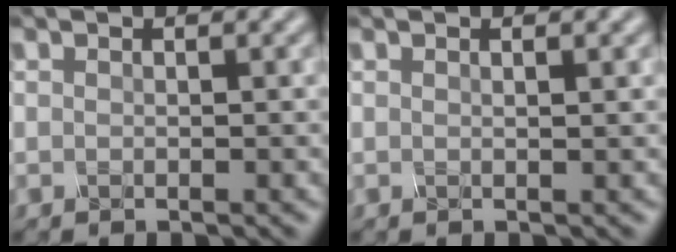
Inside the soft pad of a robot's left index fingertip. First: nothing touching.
{"total": 1.0, "force": [0.5, 0.3, 0.8], "torque": [-0.005, 0.002, 0.002]}